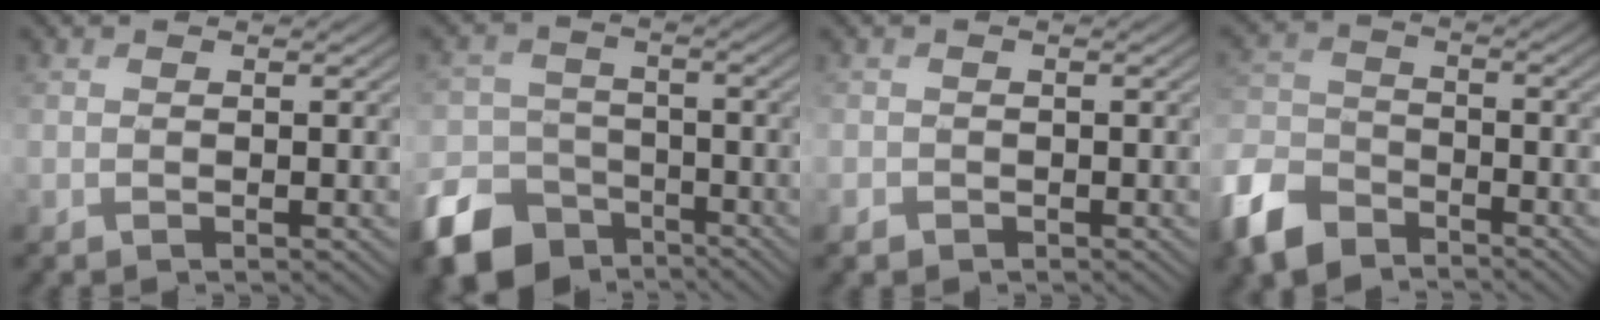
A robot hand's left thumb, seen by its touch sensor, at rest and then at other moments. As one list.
[{"total": 10.3, "force": [-6.8, 6.6, 3.9], "torque": [-0.099, -0.024, -0.134]}, {"total": 1.3, "force": [-0.9, 1.0, -0.2], "torque": [0.006, -0.005, -0.023]}, {"total": 9.2, "force": [-6.8, 4.9, 3.9], "torque": [-0.105, -0.014, -0.155]}]